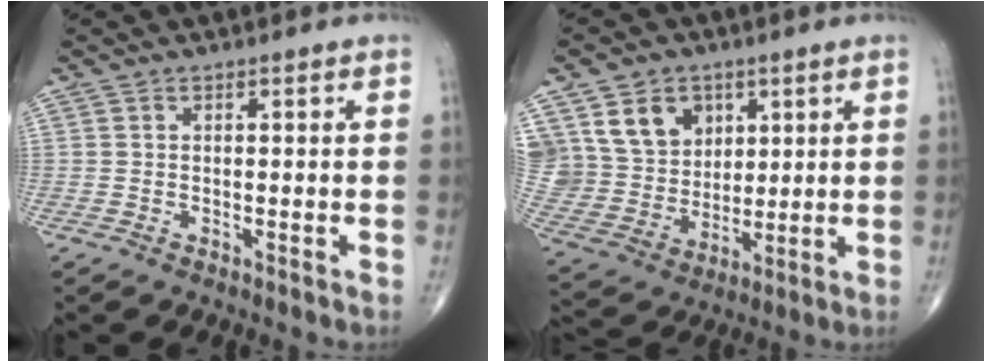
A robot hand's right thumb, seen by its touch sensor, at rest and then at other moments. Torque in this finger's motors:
{"motor_torque": [-0.08, 0.33, 0.56, 0.55, 0.06]}